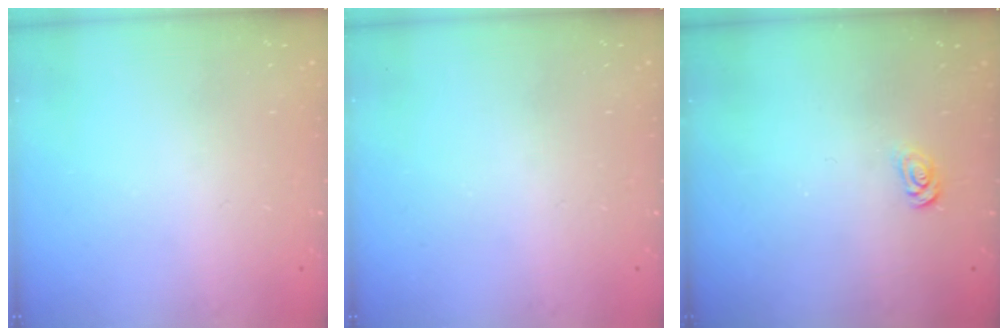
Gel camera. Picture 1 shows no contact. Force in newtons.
{"total": 0.0}
{"total": 2.5, "press": 2.4, "slide": 0.3}